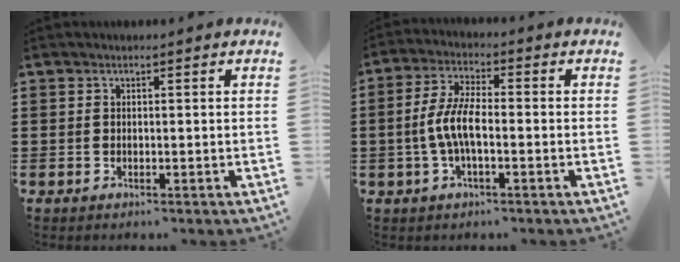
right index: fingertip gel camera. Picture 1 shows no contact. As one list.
[{"total": 6.2, "force": [-1.4, 1.9, 5.8], "torque": [-0.142, -0.011, -0.037]}]